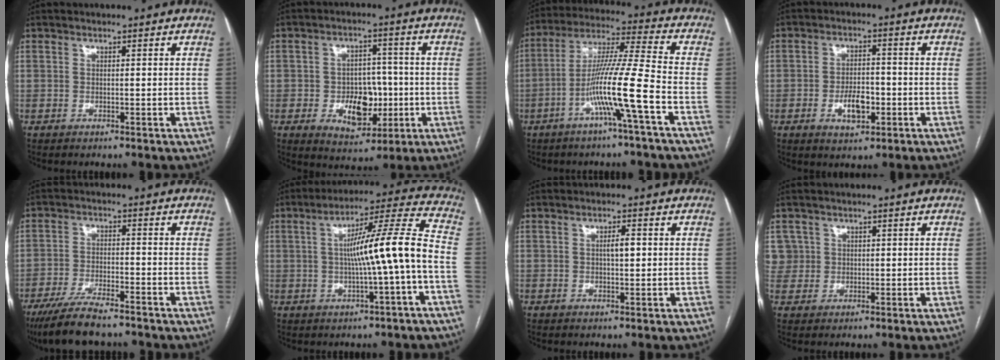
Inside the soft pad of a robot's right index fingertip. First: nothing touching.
{"total": 9.6, "force": [-2.0, 6.2, 7.0], "torque": [-0.112, 0.013, -0.019]}
{"total": 12.6, "force": [-4.8, -1.5, 11.6], "torque": [-0.218, 0.006, -0.093]}
{"total": 5.7, "force": [-1.9, 2.8, 4.6], "torque": [-0.083, 0.003, -0.025]}
{"total": 10.1, "force": [-8.3, 1.7, 5.6], "torque": [-0.100, -0.025, -0.139]}
{"total": 12.8, "force": [-1.3, -0.6, 12.7], "torque": [-0.199, 0.023, -0.022]}
{"total": 2.2, "force": [0.3, 0.6, 2.1], "torque": [-0.037, 0.003, 0.005]}
{"total": 3.7, "force": [1.4, 3.5, -0.2], "torque": [0.021, 0.011, 0.026]}